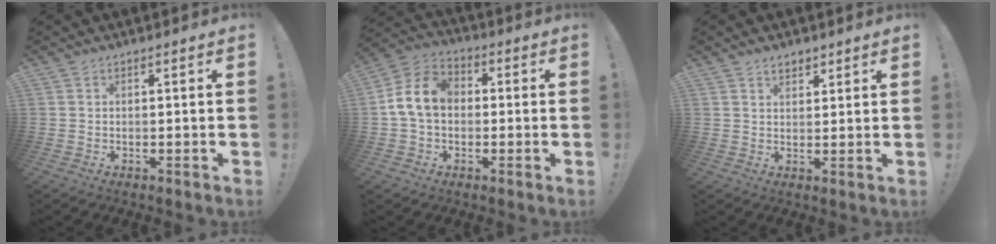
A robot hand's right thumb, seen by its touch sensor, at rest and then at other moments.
{"total": 11.8, "force": [0.6, 8.7, 7.9], "torque": [-0.147, 0.020, 0.016]}
{"total": 3.1, "force": [2.4, 1.8, 1.0], "torque": [-0.010, -0.011, 0.043]}